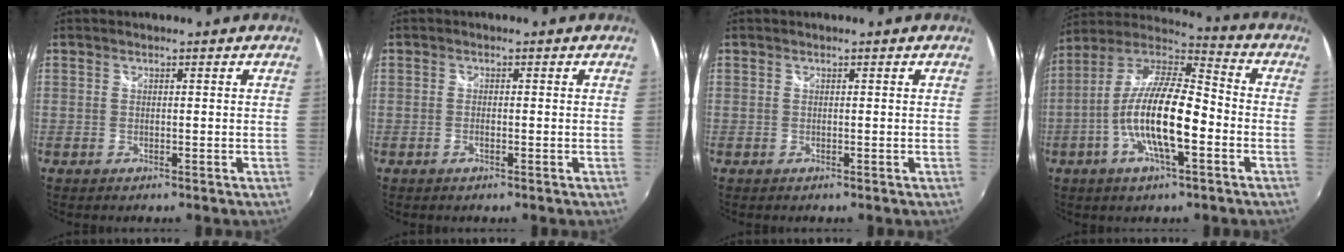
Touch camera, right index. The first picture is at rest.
{"total": 0.9, "force": [-0.4, 0.4, 0.8], "torque": [-0.018, 0.000, -0.009]}
{"total": 0.0}
{"total": 16.5, "force": [-4.5, 4.7, 15.1], "torque": [-0.290, -0.004, -0.092]}